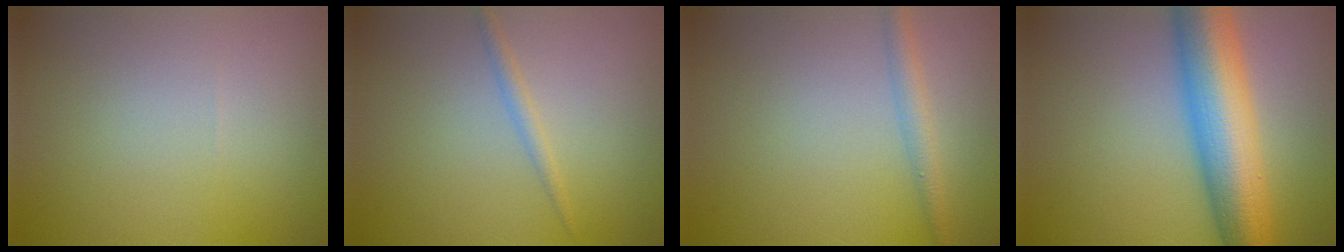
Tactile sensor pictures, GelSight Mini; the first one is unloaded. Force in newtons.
{"total": 1.2, "press": 1.2, "slide": 0.0}
{"total": 2.0, "press": 2.0, "slide": 0.1}
{"total": 10.5, "press": 10.5, "slide": 0.1}